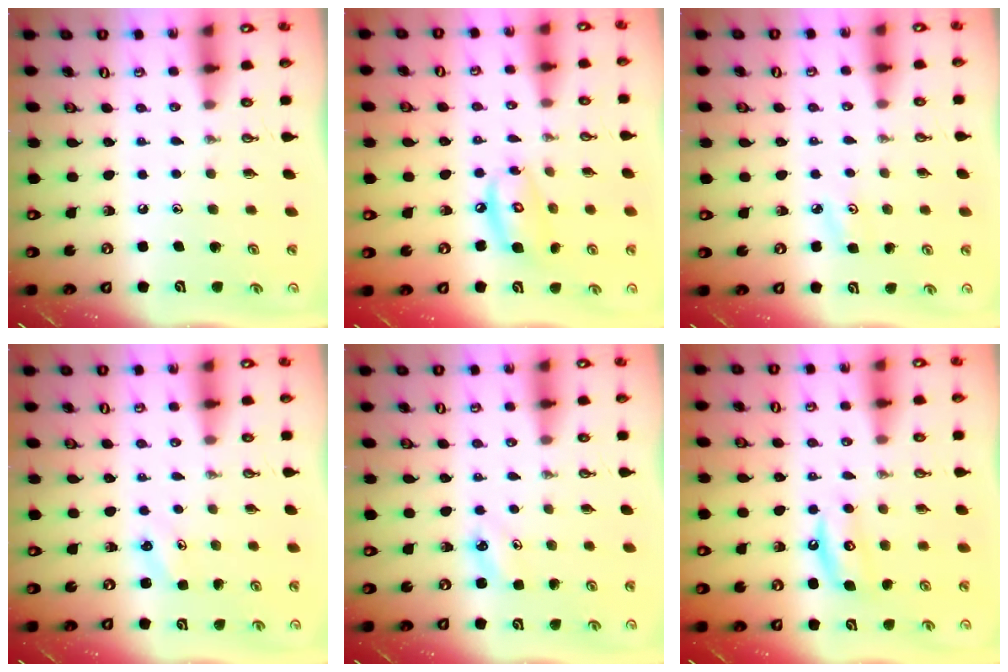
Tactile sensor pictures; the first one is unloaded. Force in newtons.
{"total": 10.5, "press": 10.5, "slide": 1.1}
{"total": 3.7, "press": 3.7, "slide": 0.4}
{"total": 3.1, "press": 3.1, "slide": 0.3}
{"total": 3.8, "press": 3.7, "slide": 0.4}
{"total": 7.7, "press": 7.7, "slide": 0.5}